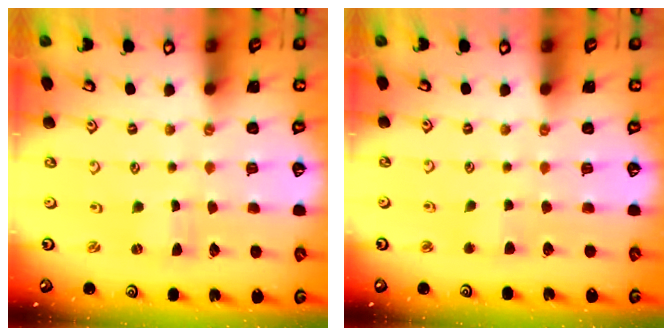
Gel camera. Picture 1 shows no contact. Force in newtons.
{"total": 2.6, "press": 2.5, "slide": 0.5}